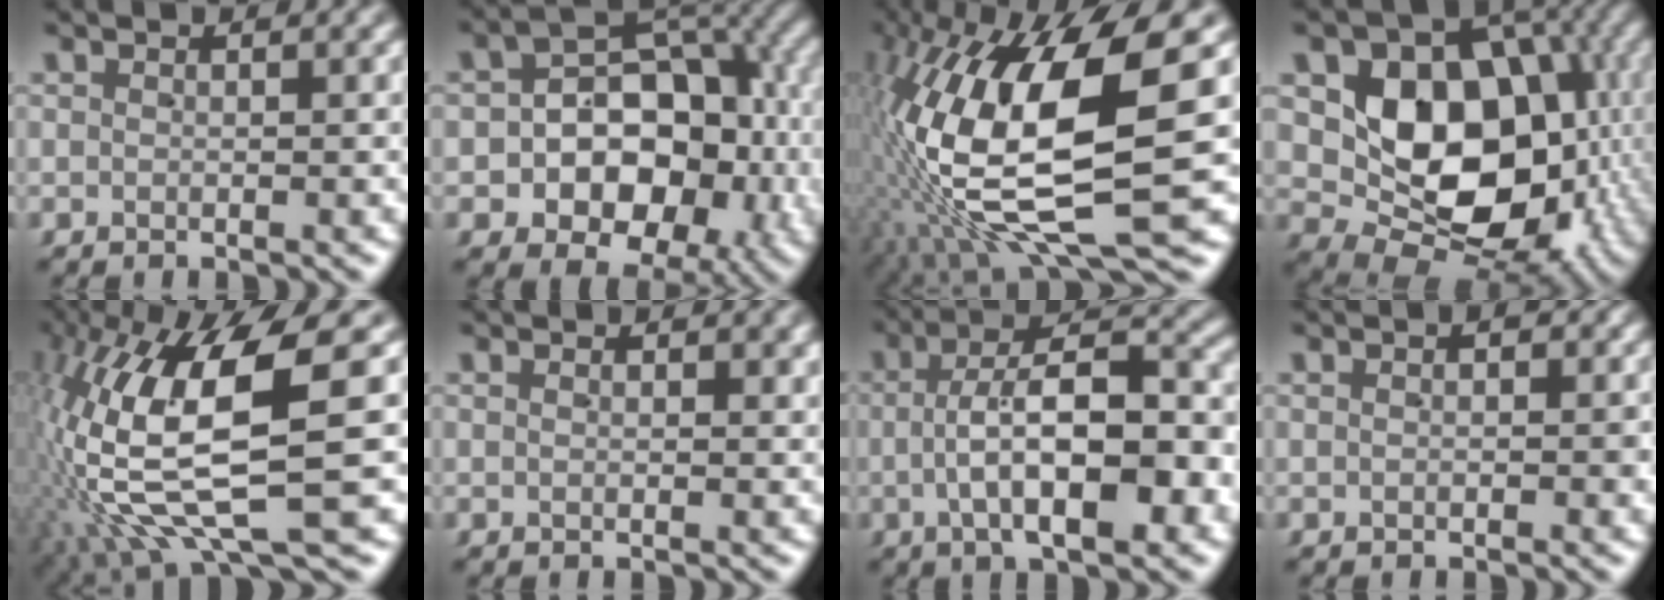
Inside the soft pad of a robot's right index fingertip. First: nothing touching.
{"total": 13.5, "force": [-1.6, 10.3, 8.5], "torque": [-0.149, -0.030, -0.017]}
{"total": 19.0, "force": [0.2, 9.7, 16.3], "torque": [-0.330, -0.032, 0.025]}
{"total": 19.3, "force": [-1.0, 13.7, 13.6], "torque": [-0.236, -0.055, 0.005]}
{"total": 14.7, "force": [0.0, 7.5, 12.6], "torque": [-0.276, -0.034, 0.024]}
{"total": 0.8, "force": [0.5, 0.3, 0.5], "torque": [-0.002, -0.002, 0.007]}
{"total": 9.1, "force": [-1.4, 4.0, 8.1], "torque": [-0.117, -0.003, -0.020]}
{"total": 1.3, "force": [0.2, 0.8, 1.0], "torque": [-0.013, -0.003, 0.001]}